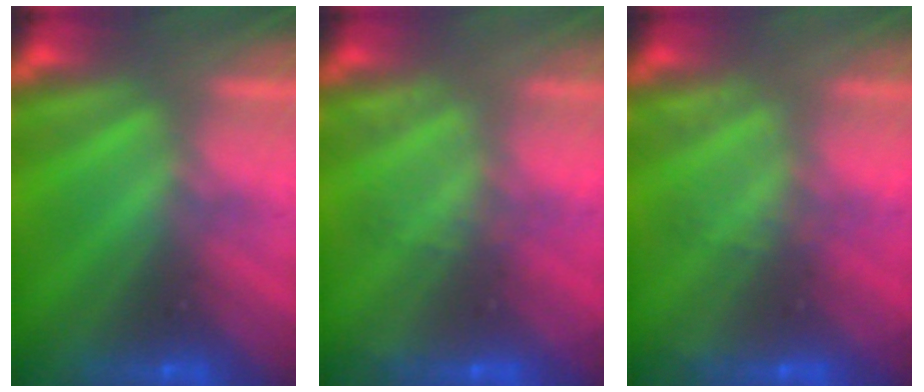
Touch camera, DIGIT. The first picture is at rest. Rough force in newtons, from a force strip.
{"total": 2.2}
{"total": 2.2}